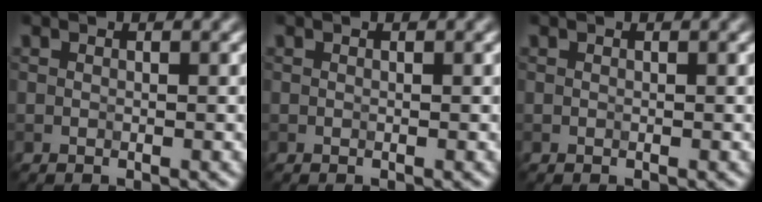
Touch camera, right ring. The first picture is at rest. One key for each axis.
{"total": 0.0}
{"total": 0.0}